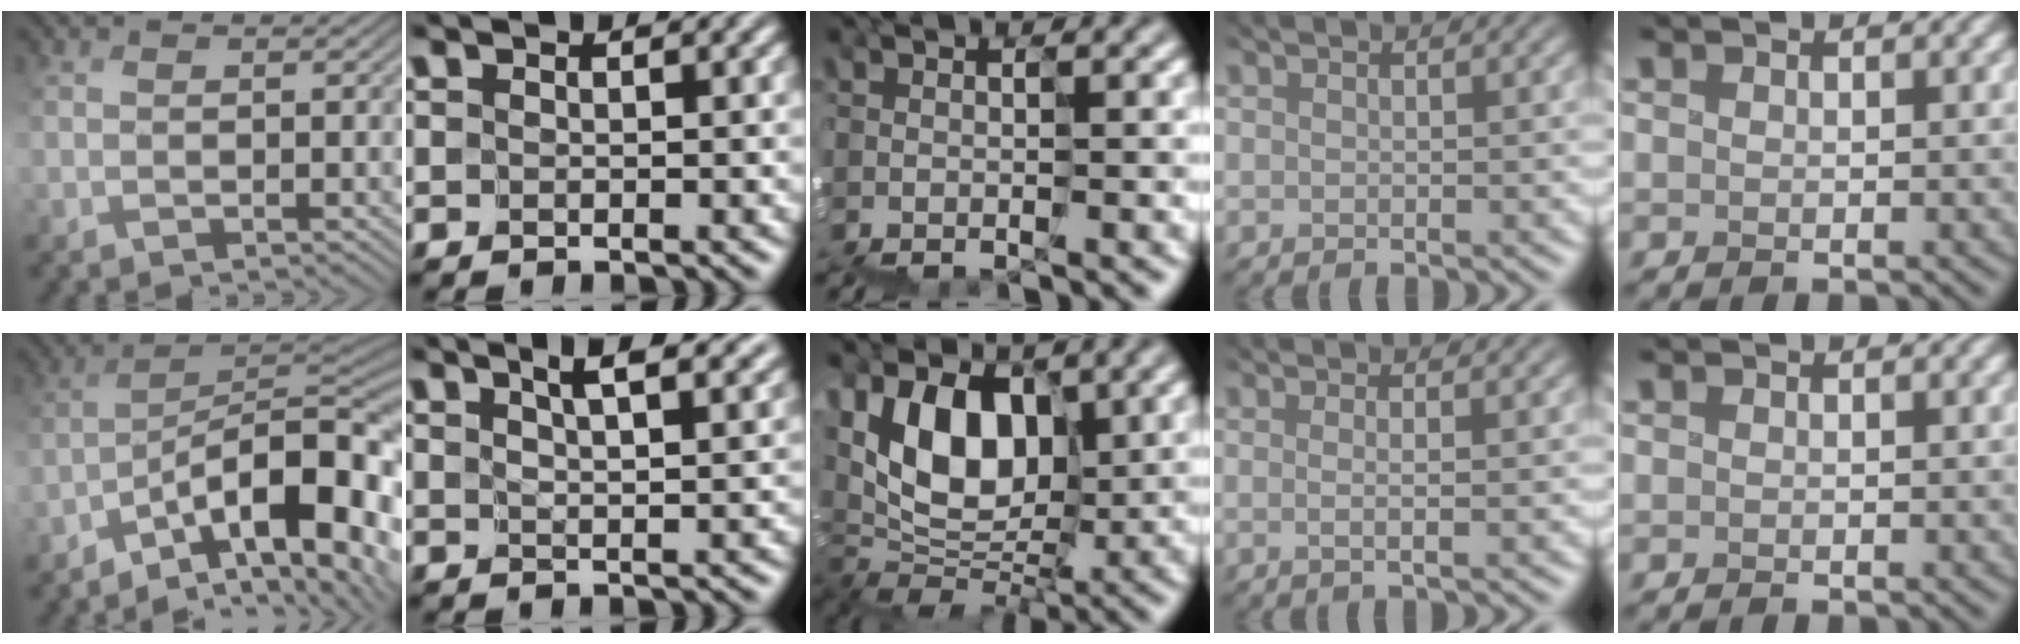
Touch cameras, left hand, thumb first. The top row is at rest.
{"thumb": {"total": 15.6, "force": [-8.6, 5.3, 11.8], "torque": [-0.166, 0.005, -0.134]}, "index": {"total": 5.9, "force": [4.1, 1.9, 3.8], "torque": [-0.024, 0.025, 0.034]}, "middle": {"total": 6.5, "force": [2.0, 4.7, 4.0], "torque": [-0.073, 0.014, 0.026]}, "ring": {"total": 2.9, "force": [0.9, 1.0, 2.5], "torque": [-0.023, 0.010, -0.014]}}